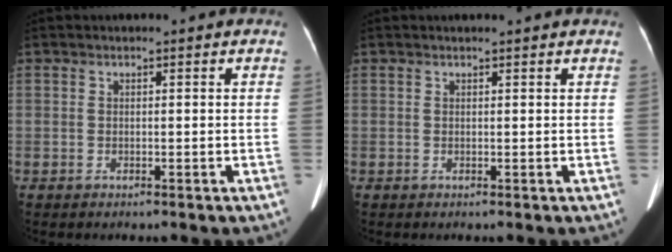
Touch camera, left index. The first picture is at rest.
{"total": 2.4, "force": [2.3, 0.1, 0.8], "torque": [-0.011, 0.013, 0.025]}